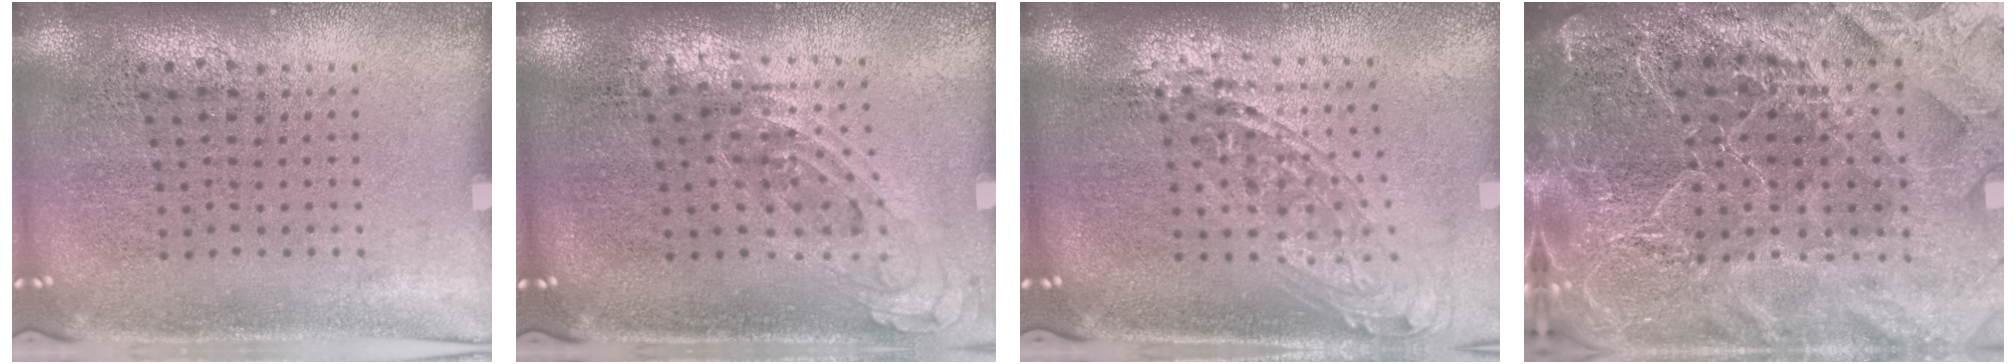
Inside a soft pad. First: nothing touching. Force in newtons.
{"total": 0.8, "press": 0.7, "slide": 0.3}
{"total": 1.7, "press": 1.3, "slide": 1.0}
{"total": 6.3, "press": 5.4, "slide": 3.2}